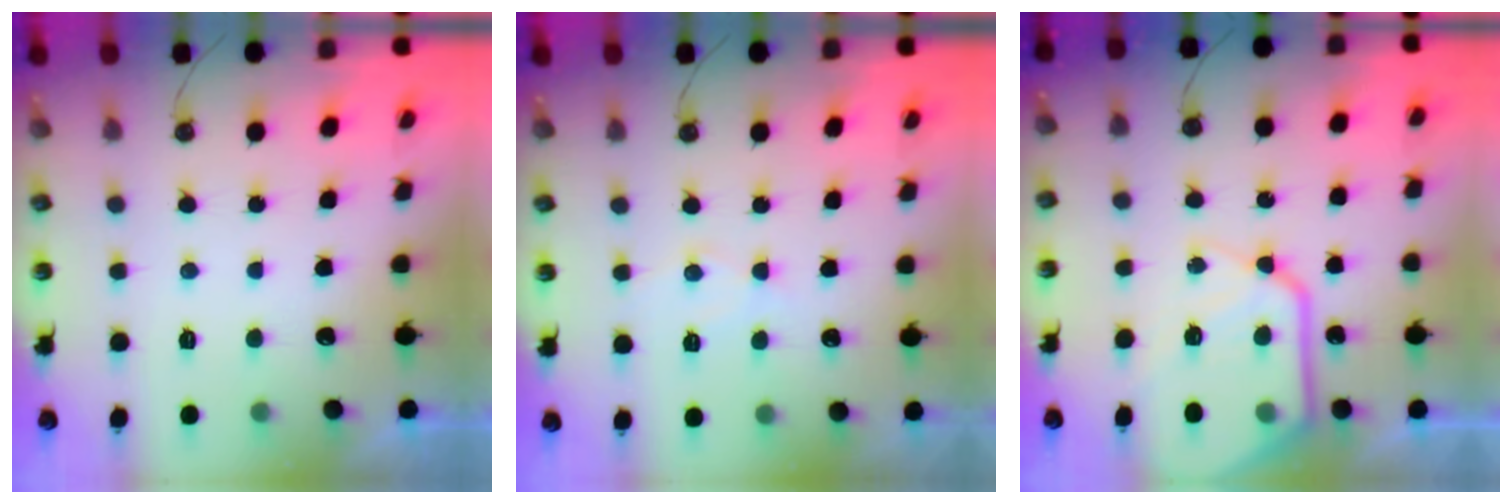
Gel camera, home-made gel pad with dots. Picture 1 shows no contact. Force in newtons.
{"total": 6.7, "press": 6.7, "slide": 0.5}
{"total": 15.9, "press": 15.8, "slide": 1.6}